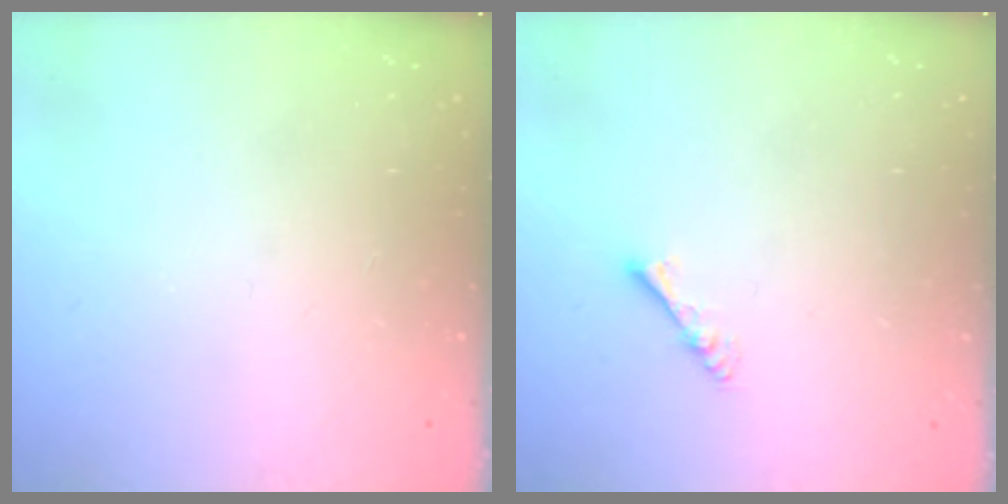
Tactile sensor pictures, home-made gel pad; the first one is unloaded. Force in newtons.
{"total": 2.9, "press": 2.8, "slide": 0.4}